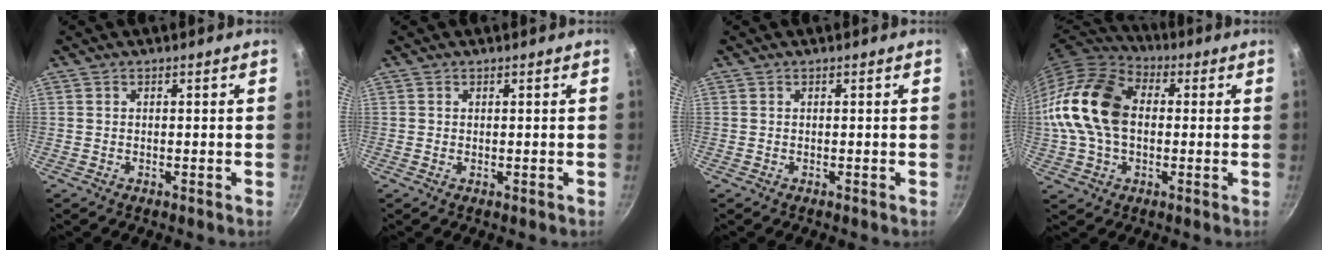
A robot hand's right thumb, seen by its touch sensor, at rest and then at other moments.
{"total": 0.0}
{"total": 0.0}
{"total": 18.7, "force": [0.9, 12.9, 13.6], "torque": [-0.250, 0.031, 0.002]}